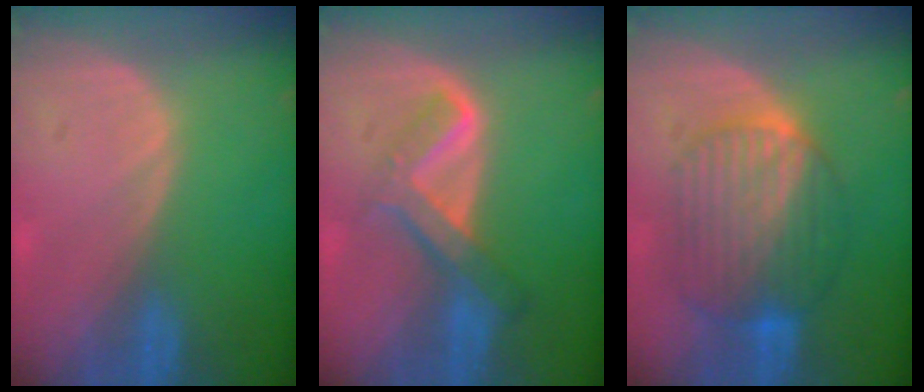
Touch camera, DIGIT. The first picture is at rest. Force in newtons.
{"total": 6.7, "press": 5.7, "slide": 3.6}
{"total": 9.3, "press": 9.3, "slide": 0.6}